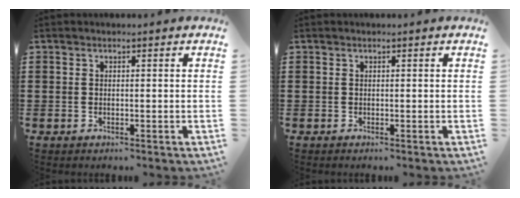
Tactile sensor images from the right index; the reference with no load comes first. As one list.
[{"total": 0.0}]